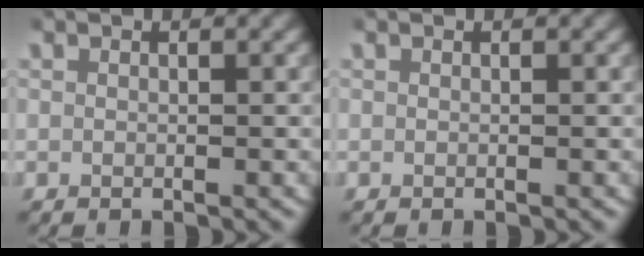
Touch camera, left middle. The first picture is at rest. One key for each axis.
{"total": 0.0}